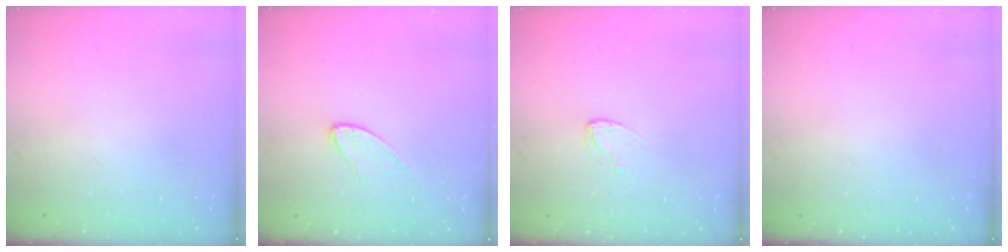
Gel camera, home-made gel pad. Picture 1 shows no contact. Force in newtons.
{"total": 5.9, "press": 5.9, "slide": 0.6}
{"total": 4.6, "press": 4.5, "slide": 0.2}
{"total": 0.0}